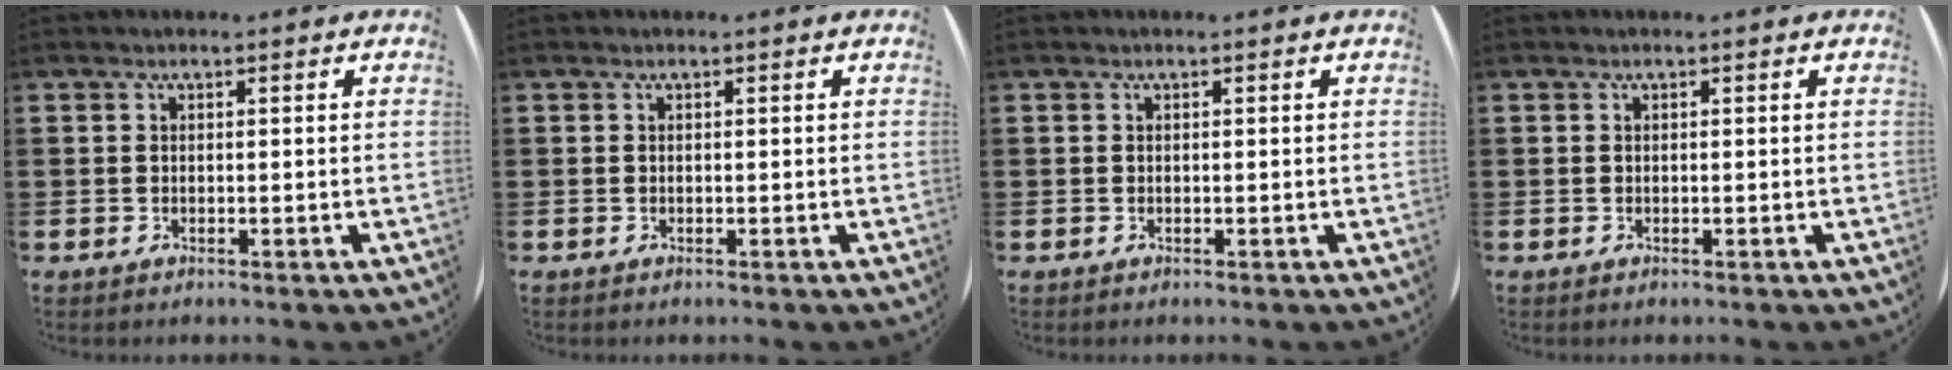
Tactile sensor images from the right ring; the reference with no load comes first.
{"total": 0.0}
{"total": 0.0}
{"total": 0.0}